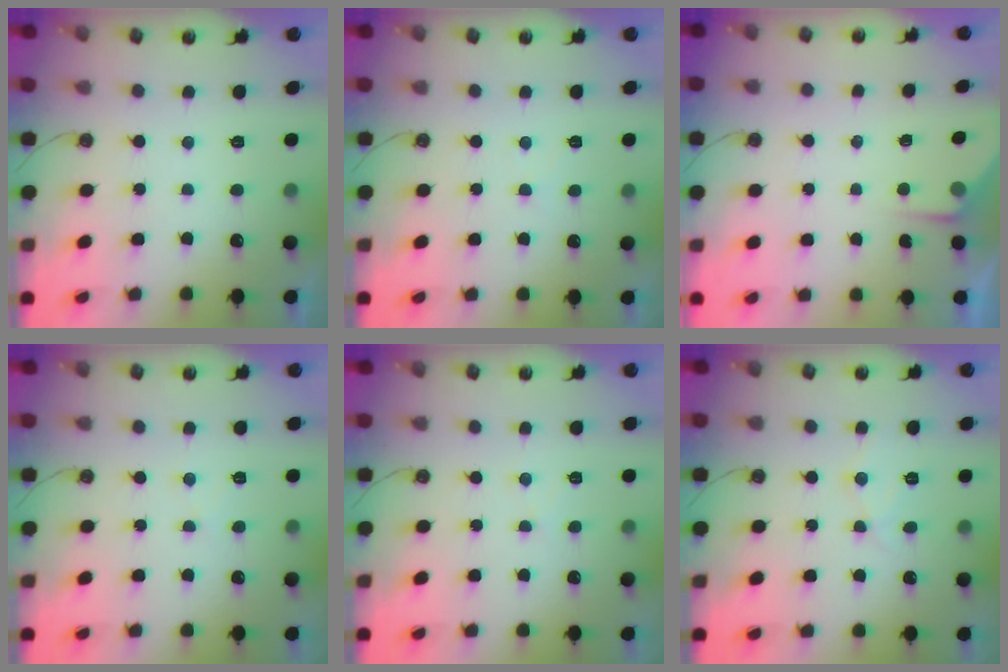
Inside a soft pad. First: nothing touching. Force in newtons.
{"total": 3.4, "press": 3.4, "slide": 0.6}
{"total": 3.5, "press": 3.4, "slide": 0.5}
{"total": 5.2, "press": 5.1, "slide": 0.8}
{"total": 5.2, "press": 5.1, "slide": 0.8}
{"total": 8.9, "press": 8.9, "slide": 0.1}